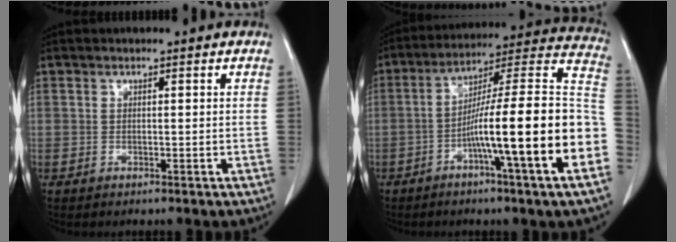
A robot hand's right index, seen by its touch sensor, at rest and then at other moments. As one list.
[{"total": 21.6, "force": [-6.3, -0.3, 20.6], "torque": [-0.251, 0.015, -0.103]}]